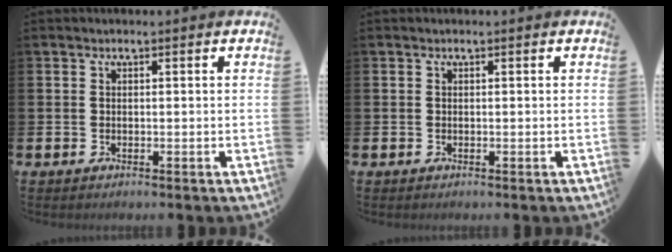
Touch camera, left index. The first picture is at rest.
{"total": 0.0}